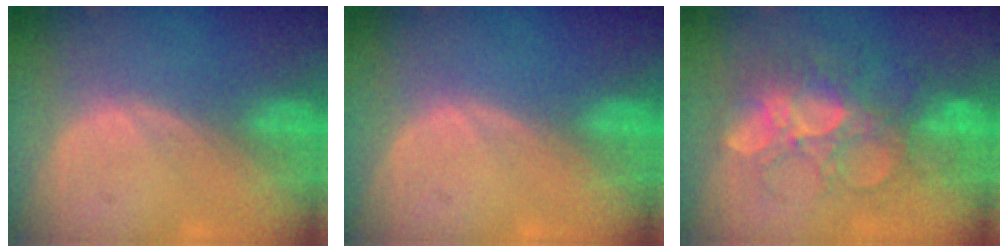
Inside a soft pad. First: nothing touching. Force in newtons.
{"total": 0.0}
{"total": 9.1, "press": 8.9, "slide": 1.9}